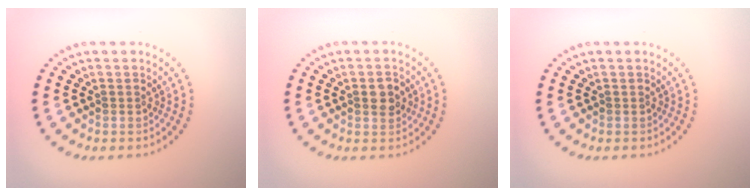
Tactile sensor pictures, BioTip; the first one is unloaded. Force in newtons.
{"total": 1.9, "press": 1.9, "slide": 0.3}
{"total": 0.0}